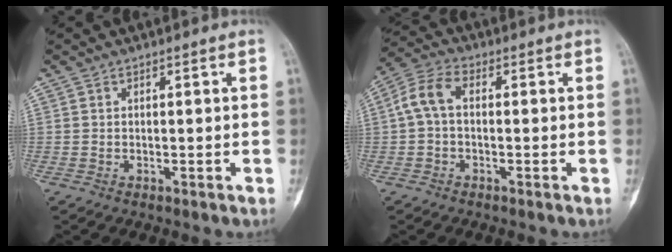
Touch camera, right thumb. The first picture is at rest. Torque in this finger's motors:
{"motor_torque": [0.11, 0.11, 0.26, -0.24, 0.04]}